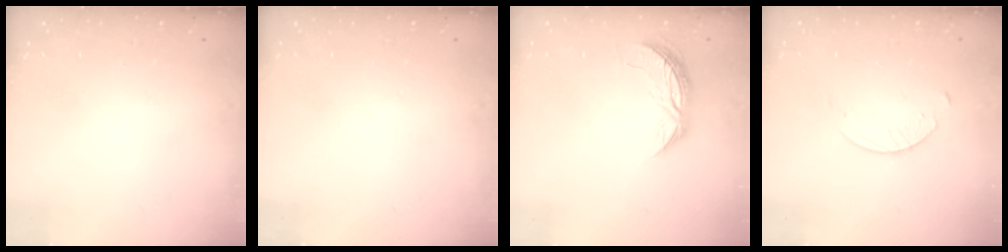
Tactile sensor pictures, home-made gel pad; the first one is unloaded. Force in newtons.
{"total": 0.0}
{"total": 7.1, "press": 7.1, "slide": 0.4}
{"total": 4.3, "press": 4.3, "slide": 0.5}